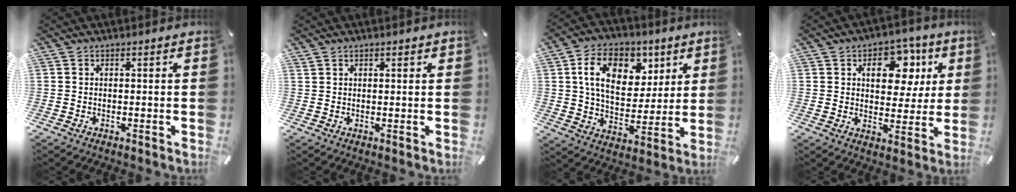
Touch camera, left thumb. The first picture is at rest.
{"total": 1.0, "force": [0.7, 0.6, 0.3], "torque": [-0.006, 0.000, 0.015]}
{"total": 15.4, "force": [6.2, 10.9, 9.0], "torque": [-0.140, -0.009, 0.112]}
{"total": 12.8, "force": [4.6, 8.8, 8.1], "torque": [-0.092, -0.012, 0.072]}